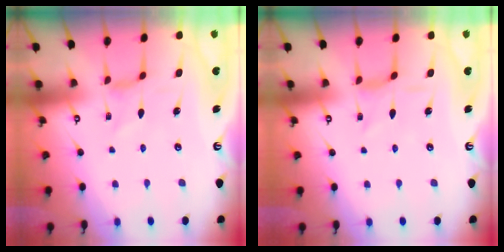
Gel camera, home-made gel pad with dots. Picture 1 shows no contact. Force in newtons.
{"total": 1.9, "press": 1.8, "slide": 0.5}